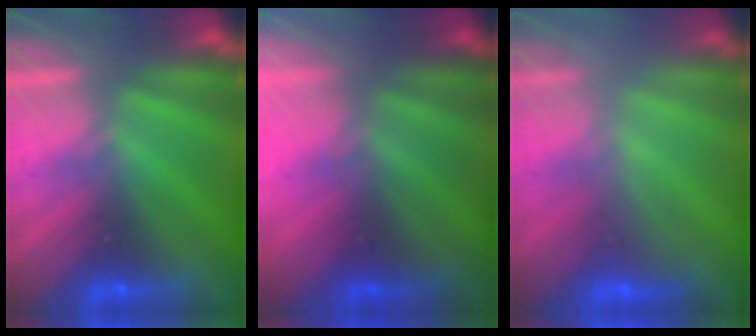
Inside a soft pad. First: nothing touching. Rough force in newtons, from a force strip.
{"total": 2.7}
{"total": 2.1}